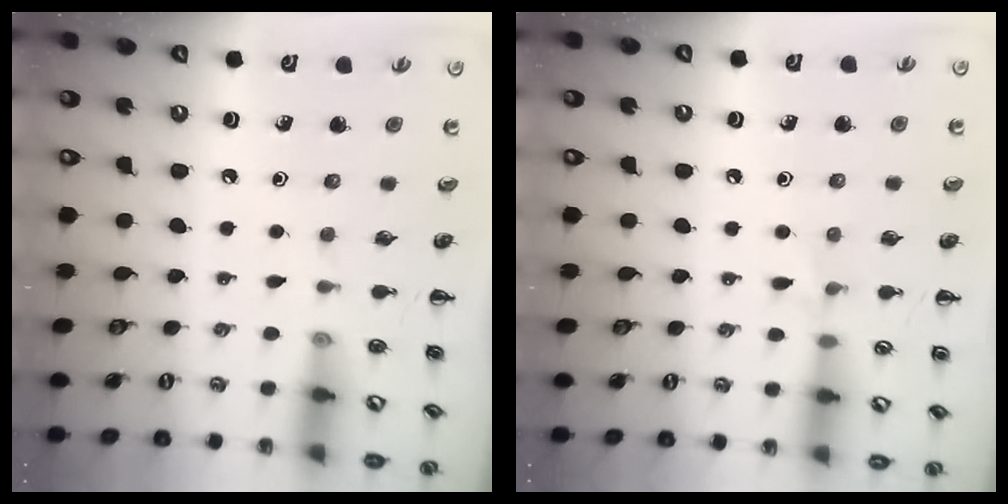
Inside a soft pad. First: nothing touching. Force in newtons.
{"total": 4.8, "press": 4.5, "slide": 1.7}